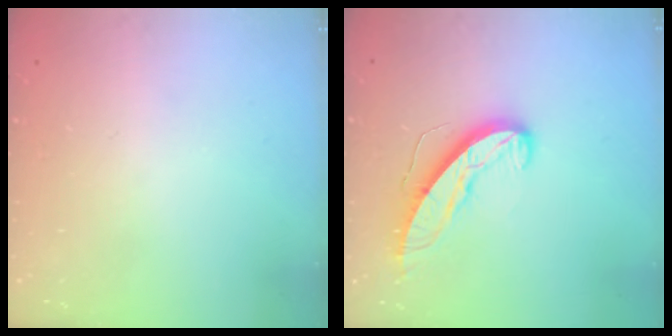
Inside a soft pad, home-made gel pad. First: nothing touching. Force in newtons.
{"total": 9.8, "press": 9.8, "slide": 0.4}